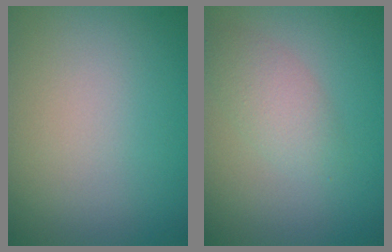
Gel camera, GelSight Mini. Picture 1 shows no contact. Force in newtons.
{"total": 2.4, "press": 2.4, "slide": 0.0}